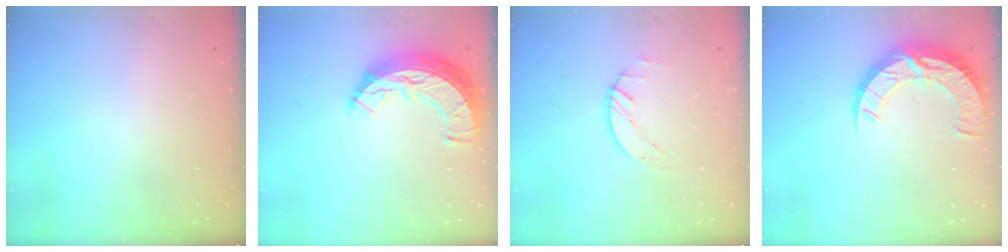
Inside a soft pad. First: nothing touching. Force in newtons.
{"total": 11.7, "press": 11.7, "slide": 0.9}
{"total": 0.6, "press": 0.6, "slide": 0.2}
{"total": 13.4, "press": 13.3, "slide": 0.8}